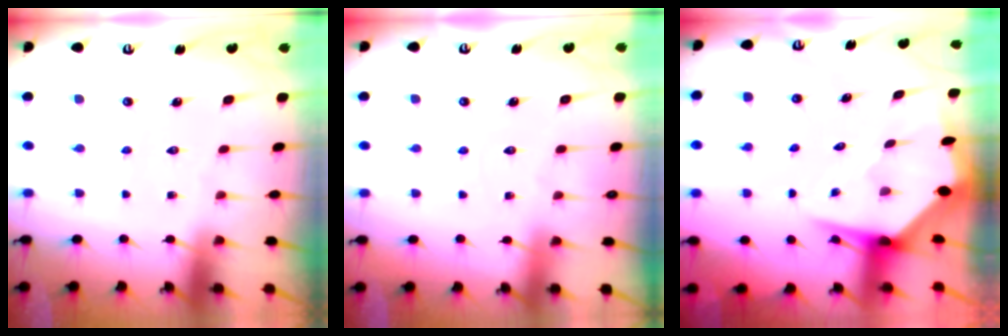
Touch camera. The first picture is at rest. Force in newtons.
{"total": 2.1, "press": 2.1, "slide": 0.2}
{"total": 4.4, "press": 4.3, "slide": 0.7}